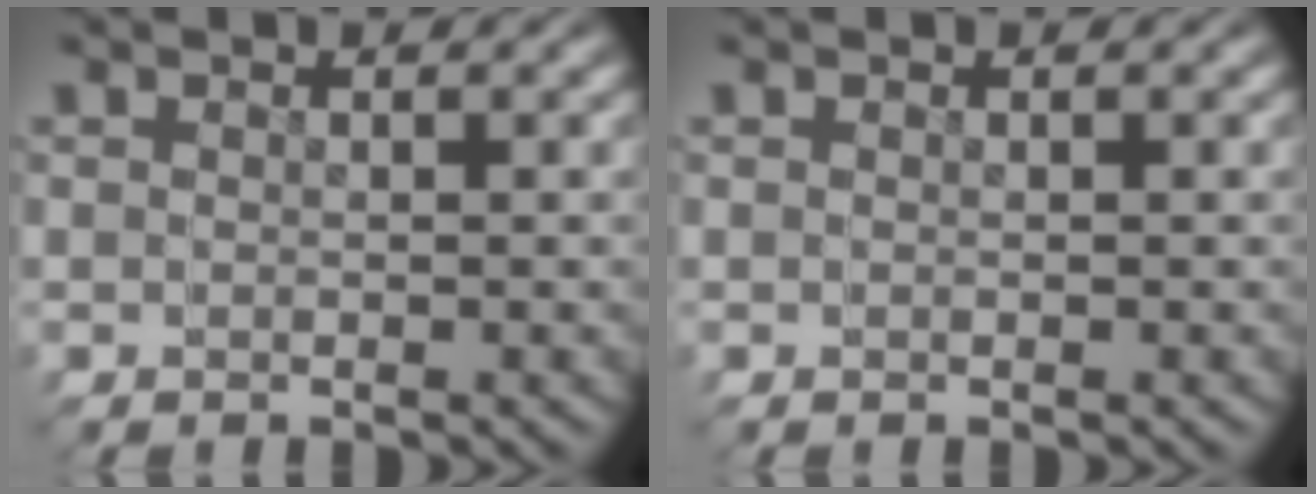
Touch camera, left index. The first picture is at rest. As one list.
[{"total": 0.0}]